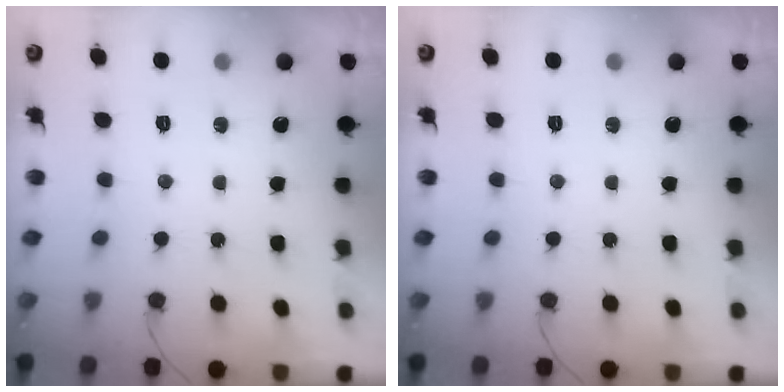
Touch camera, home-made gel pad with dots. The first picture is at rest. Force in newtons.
{"total": 0.0}